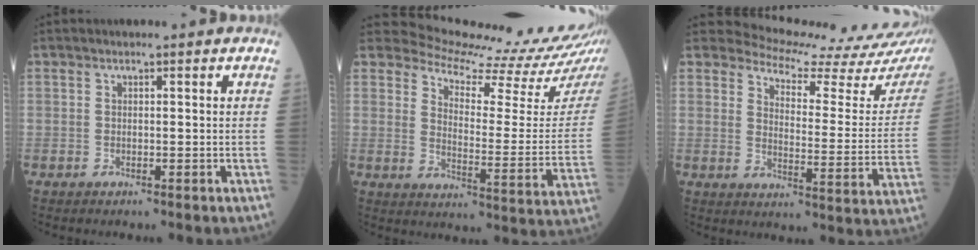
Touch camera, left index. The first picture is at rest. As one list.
[{"total": 15.7, "force": [15.2, -0.9, 3.7], "torque": [-0.062, -0.114, 0.191]}, {"total": 16.9, "force": [16.1, 2.1, 4.6], "torque": [-0.063, -0.093, 0.174]}]